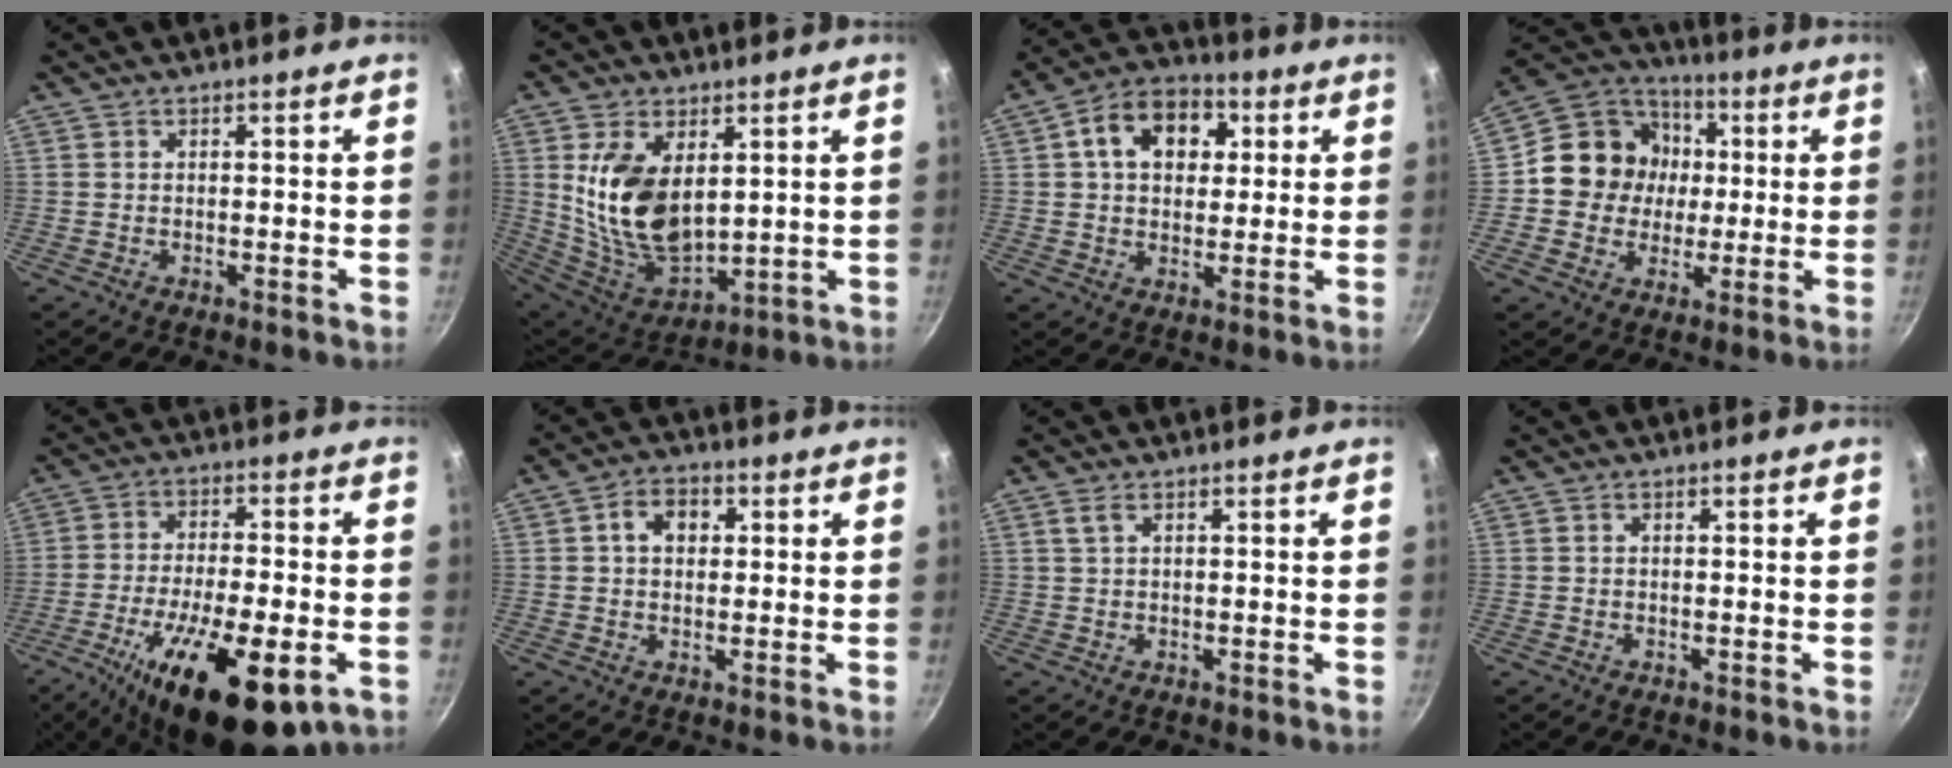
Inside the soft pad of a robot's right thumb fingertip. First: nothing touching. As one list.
[{"total": 16.0, "force": [3.6, 9.4, 12.3], "torque": [-0.210, -0.038, 0.088]}, {"total": 12.7, "force": [3.5, 9.2, 8.0], "torque": [-0.098, 0.014, 0.040]}, {"total": 14.5, "force": [0.8, 13.2, 5.9], "torque": [-0.067, 0.021, 0.001]}, {"total": 21.3, "force": [-9.0, 7.5, 17.8], "torque": [-0.285, 0.006, -0.141]}, {"total": 5.8, "force": [1.3, 4.3, 3.6], "torque": [-0.035, 0.010, 0.013]}, {"total": 1.4, "force": [0.7, 0.5, 1.0], "torque": [-0.021, 0.002, 0.016]}, {"total": 0.0}]